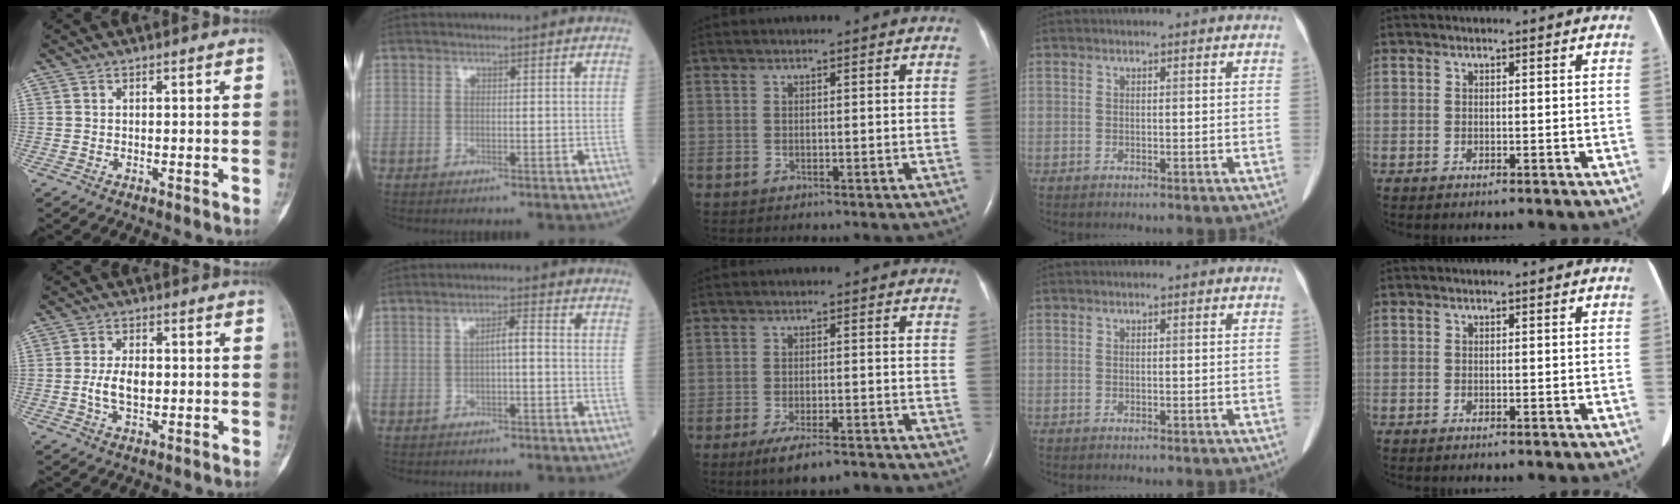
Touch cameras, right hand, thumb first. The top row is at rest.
{"thumb": {"total": 5.4, "force": [-0.4, 3.0, 4.4], "torque": [-0.084, 0.005, -0.009]}, "index": {"total": 2.4, "force": [-0.3, 0.4, 2.4], "torque": [-0.036, 0.007, -0.007]}, "middle": {"total": 6.3, "force": [-5.0, 1.0, 3.8], "torque": [-0.066, -0.011, -0.083]}}